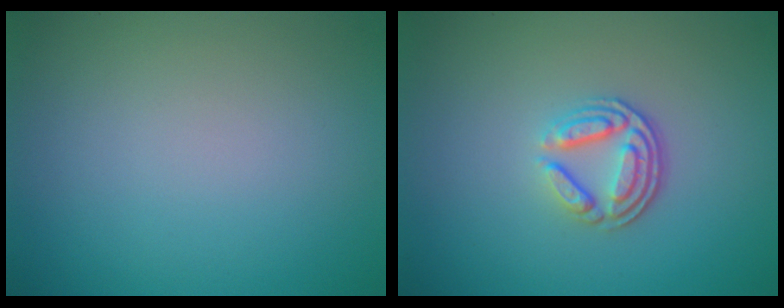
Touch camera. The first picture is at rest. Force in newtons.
{"total": 3.5, "press": 2.6, "slide": 2.4}